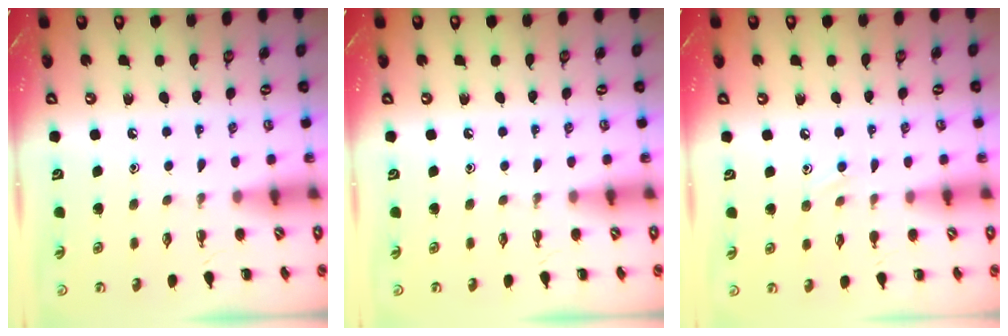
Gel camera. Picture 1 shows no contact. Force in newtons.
{"total": 0.0}
{"total": 5.7, "press": 5.4, "slide": 1.9}